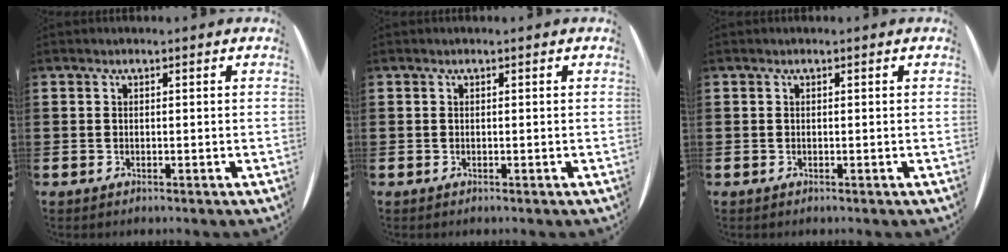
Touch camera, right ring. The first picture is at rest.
{"total": 0.0}
{"total": 0.0}